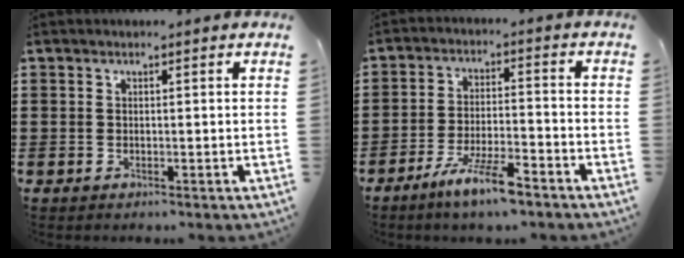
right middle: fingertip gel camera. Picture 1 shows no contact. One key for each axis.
{"total": 7.1, "fx": -5.3, "fy": 0.9, "fz": 4.7, "tx": -0.099, "ty": -0.005, "tz": -0.099}